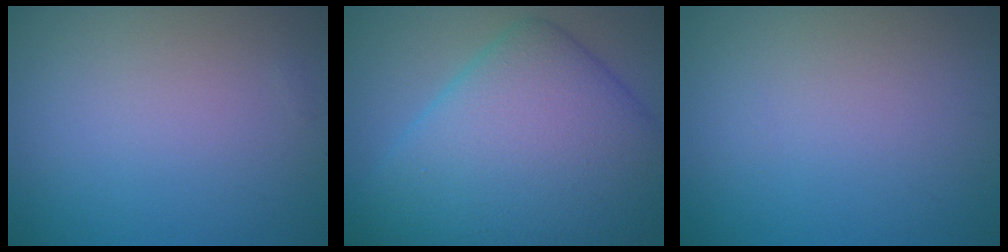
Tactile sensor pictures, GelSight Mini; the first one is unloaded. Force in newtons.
{"total": 12.4, "press": 12.4, "slide": 0.2}
{"total": 0.0}